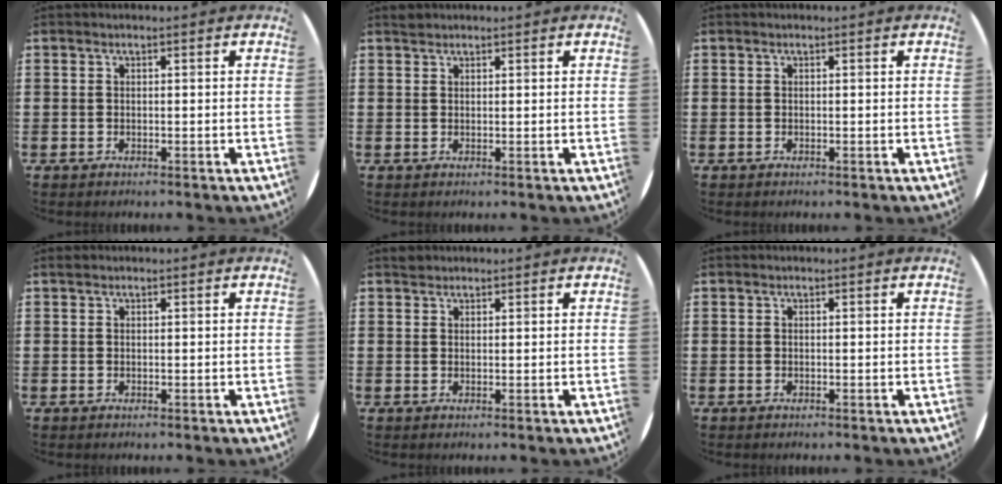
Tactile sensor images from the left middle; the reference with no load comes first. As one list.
[{"total": 0.7, "force": [0.7, 0.2, 0.0], "torque": [-0.002, 0.001, 0.014]}, {"total": 0.0}, {"total": 0.0}, {"total": 0.9, "force": [0.8, 0.3, 0.0], "torque": [-0.002, 0.002, 0.017]}, {"total": 0.0}]